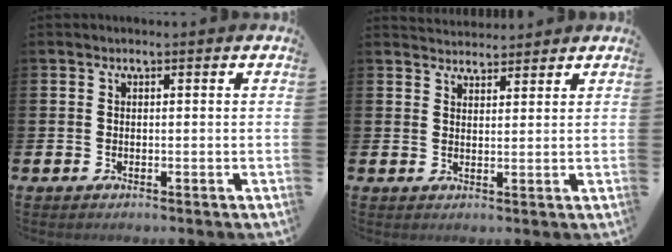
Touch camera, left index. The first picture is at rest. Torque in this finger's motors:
{"motor_torque": [-0.98, -1.16, -0.89, -0.01]}